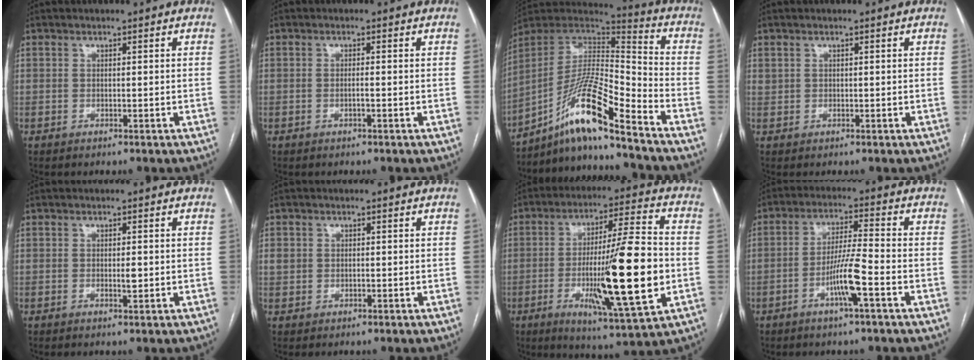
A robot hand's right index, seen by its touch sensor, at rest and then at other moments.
{"total": 1.1, "force": [-0.3, 0.0, 1.1], "torque": [-0.020, 0.000, -0.005]}
{"total": 15.3, "force": [-10.8, 0.4, 10.9], "torque": [-0.203, 0.017, -0.193]}
{"total": 0.6, "force": [0.5, 0.4, 0.1], "torque": [0.005, 0.004, 0.007]}
{"total": 1.5, "force": [-0.1, 0.4, 1.5], "torque": [-0.025, -0.001, -0.002]}
{"total": 2.0, "force": [0.2, 1.7, 0.9], "torque": [-0.021, 0.012, 0.008]}
{"total": 19.6, "force": [-3.5, 1.3, 19.3], "torque": [-0.324, -0.016, -0.053]}
{"total": 7.3, "force": [-3.0, -0.2, 6.7], "torque": [-0.130, 0.000, -0.056]}